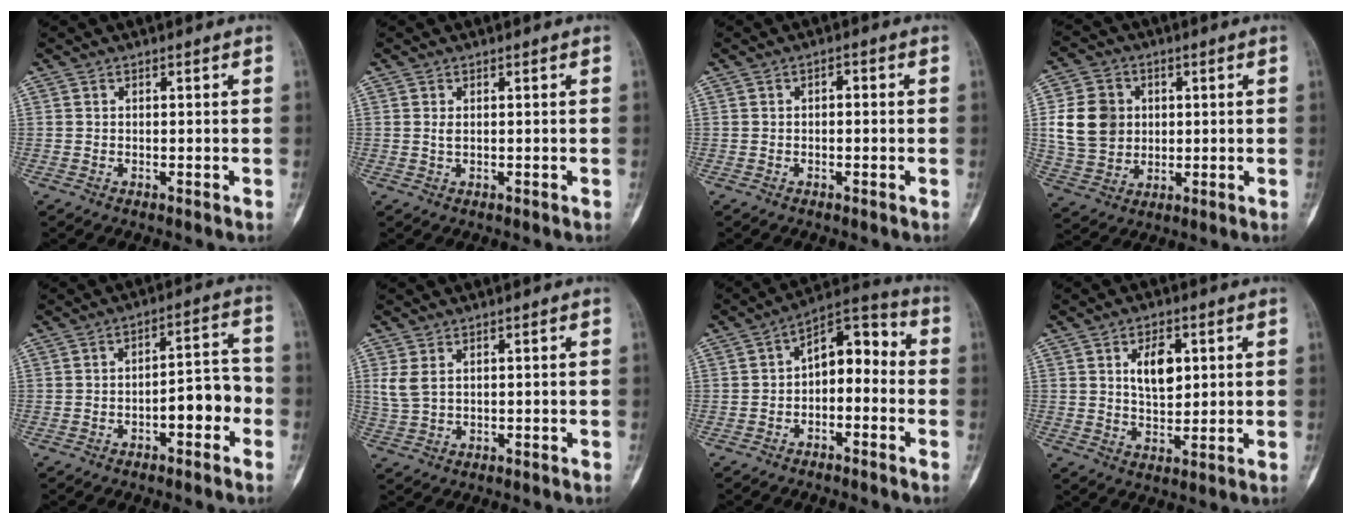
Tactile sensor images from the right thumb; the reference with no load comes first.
{"total": 0.9, "force": [0.2, 0.4, 0.8], "torque": [-0.013, -0.001, 0.005]}
{"total": 1.5, "force": [0.0, 0.9, 1.2], "torque": [-0.007, 0.005, -0.006]}
{"total": 11.7, "force": [1.7, 9.9, 5.9], "torque": [-0.087, 0.001, 0.038]}
{"total": 7.3, "force": [-2.8, 3.2, 6.0], "torque": [-0.070, 0.043, -0.041]}
{"total": 3.6, "force": [1.4, 2.0, 2.6], "torque": [-0.062, 0.001, 0.038]}
{"total": 9.8, "force": [-1.4, 5.9, 7.7], "torque": [-0.082, 0.050, -0.039]}
{"total": 7.1, "force": [2.2, 4.0, 5.4], "torque": [-0.074, -0.014, 0.042]}